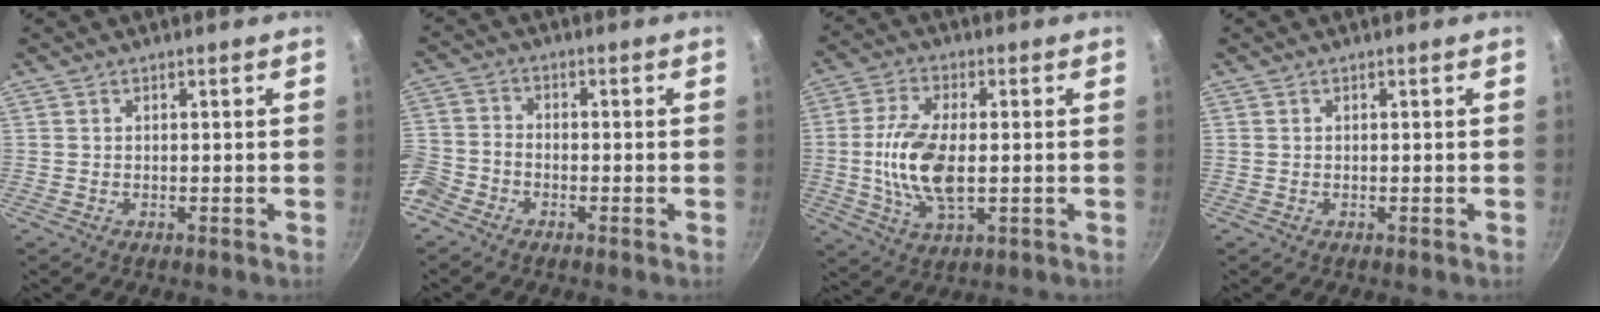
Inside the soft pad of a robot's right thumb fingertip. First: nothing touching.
{"total": 7.6, "force": [-4.7, 4.9, 3.5], "torque": [-0.078, 0.038, -0.113]}
{"total": 11.9, "force": [-0.7, 5.7, 10.5], "torque": [-0.209, 0.004, -0.018]}
{"total": 0.0}